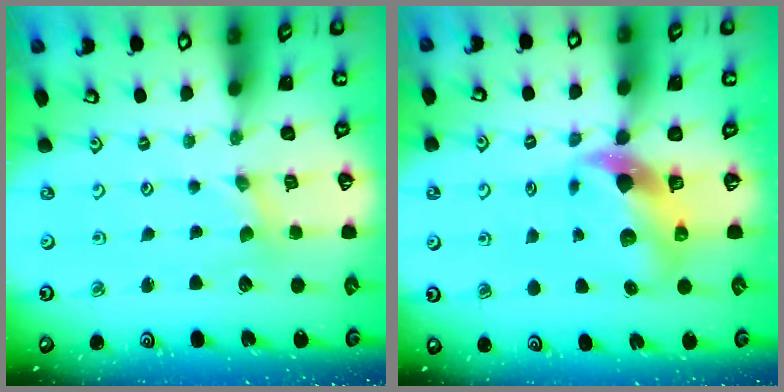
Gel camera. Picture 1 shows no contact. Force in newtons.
{"total": 9.1, "press": 9.0, "slide": 1.7}